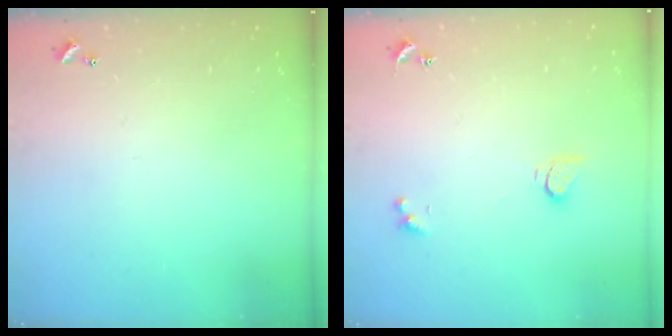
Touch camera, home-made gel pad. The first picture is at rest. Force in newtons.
{"total": 2.5, "press": 2.5, "slide": 0.5}